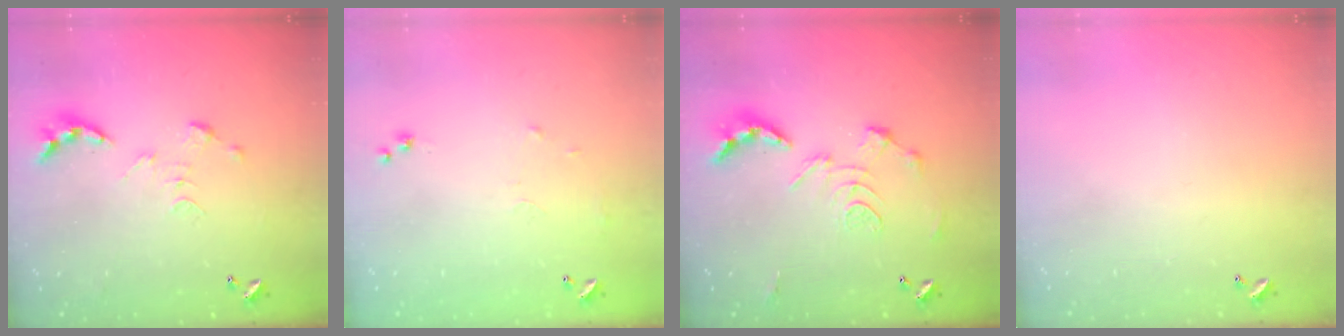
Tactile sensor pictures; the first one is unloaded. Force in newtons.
{"total": 6.0, "press": 5.9, "slide": 1.0}
{"total": 2.9, "press": 2.3, "slide": 1.7}
{"total": 0.0}